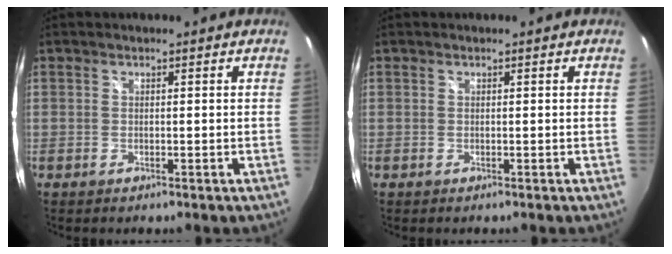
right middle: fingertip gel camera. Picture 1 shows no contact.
{"total": 0.0}